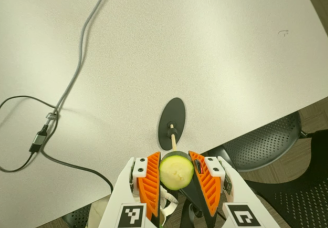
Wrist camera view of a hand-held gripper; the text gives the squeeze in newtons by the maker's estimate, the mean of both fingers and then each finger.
{"total": 8.2, "left": 8.1, "right": 8.3}